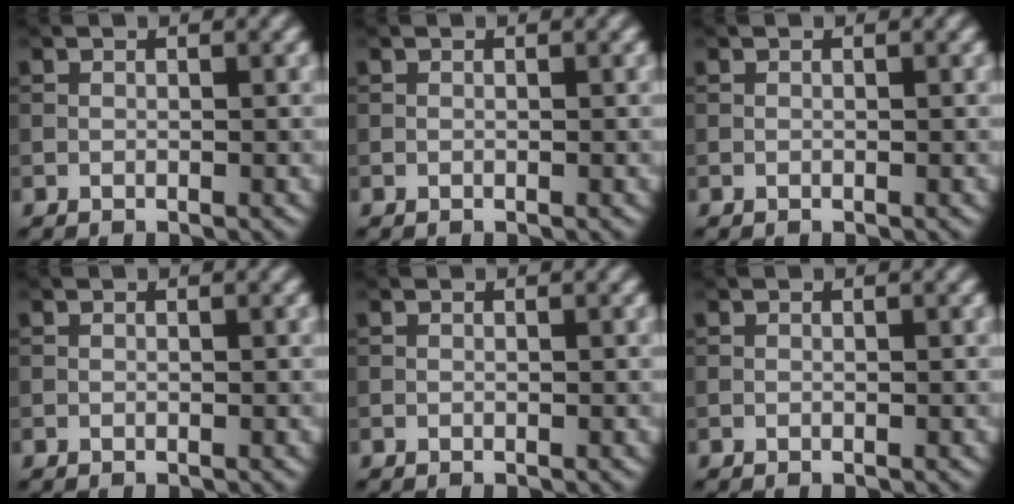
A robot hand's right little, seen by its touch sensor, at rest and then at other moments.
{"total": 0.0}
{"total": 0.0}
{"total": 0.0}
{"total": 0.0}
{"total": 0.0}